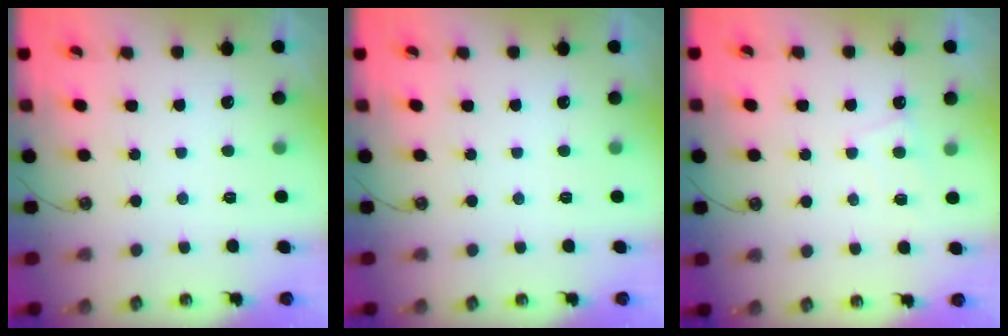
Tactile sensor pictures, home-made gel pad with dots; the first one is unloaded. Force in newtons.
{"total": 0.0}
{"total": 2.3, "press": 2.2, "slide": 0.3}